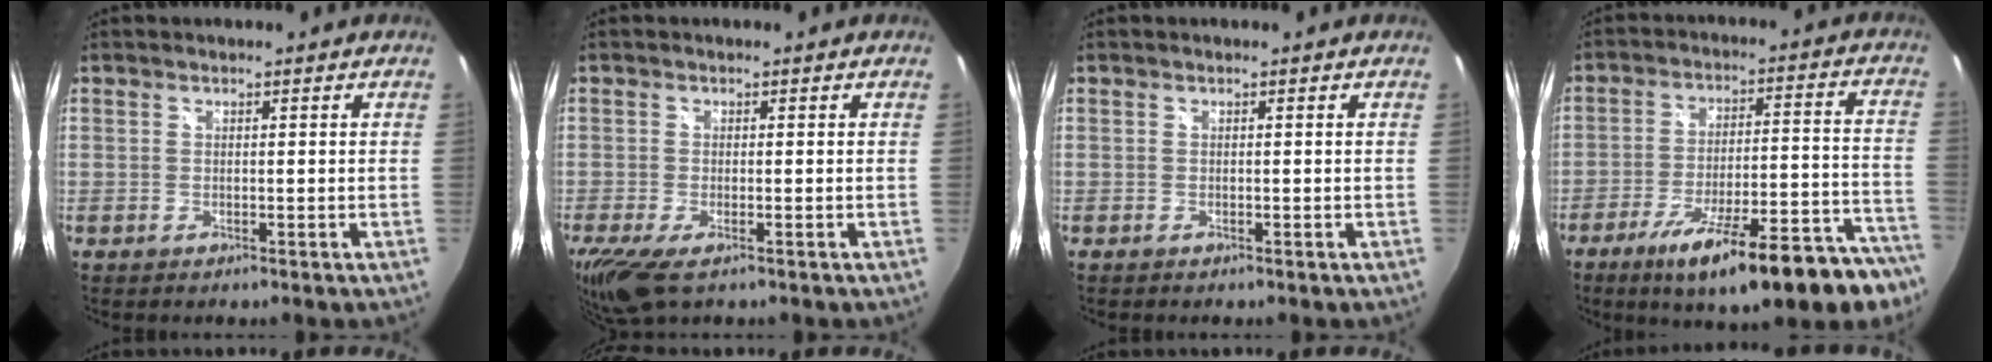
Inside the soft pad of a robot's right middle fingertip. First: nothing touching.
{"total": 7.2, "force": [-4.4, 2.2, 5.3], "torque": [-0.118, -0.035, -0.076]}
{"total": 0.0}
{"total": 23.7, "force": [-17.7, 4.9, 15.1], "torque": [-0.221, -0.035, -0.243]}